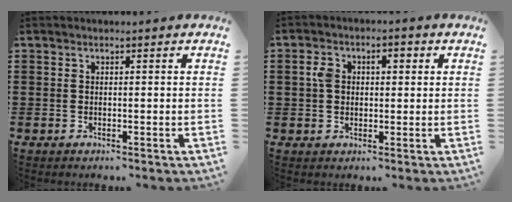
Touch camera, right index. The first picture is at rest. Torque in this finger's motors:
{"motor_torque": [0.24, -0.07, 0.13, 0.03]}